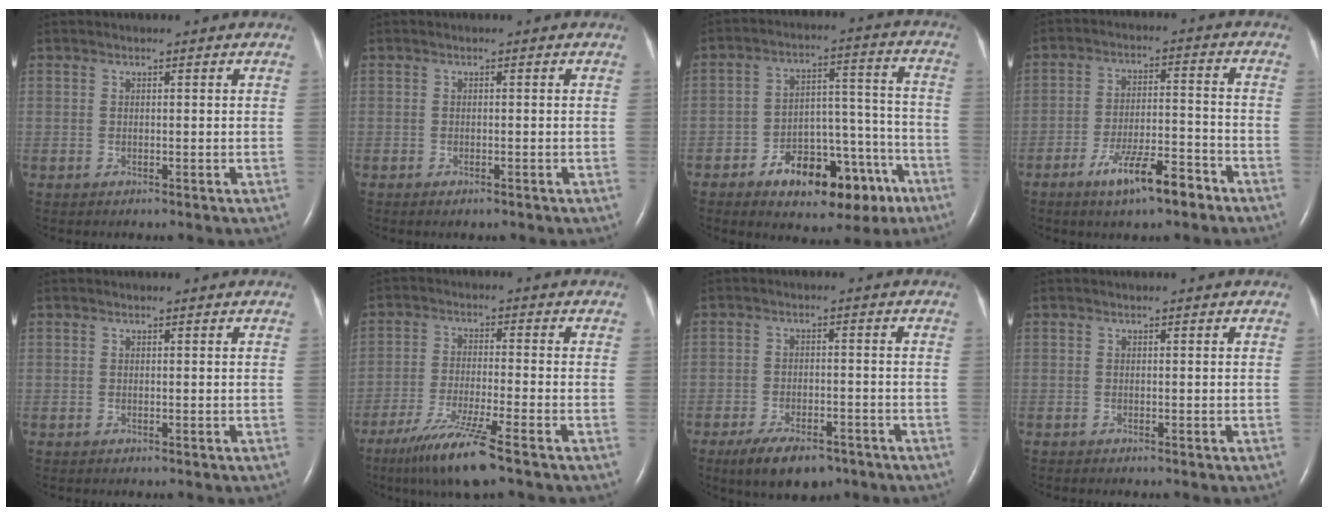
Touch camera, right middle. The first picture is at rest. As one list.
[{"total": 0.9, "force": [-0.6, 0.3, 0.6], "torque": [-0.012, -0.001, -0.006]}, {"total": 15.1, "force": [-8.7, 6.9, 10.2], "torque": [-0.132, 0.035, -0.121]}, {"total": 9.2, "force": [-6.0, 1.8, 6.7], "torque": [-0.117, -0.003, -0.100]}, {"total": 0.0}, {"total": 9.4, "force": [-6.5, -0.6, 6.8], "torque": [-0.133, -0.033, -0.119]}, {"total": 8.3, "force": [-6.0, 3.4, 4.7], "torque": [-0.083, -0.006, -0.096]}, {"total": 0.0}]